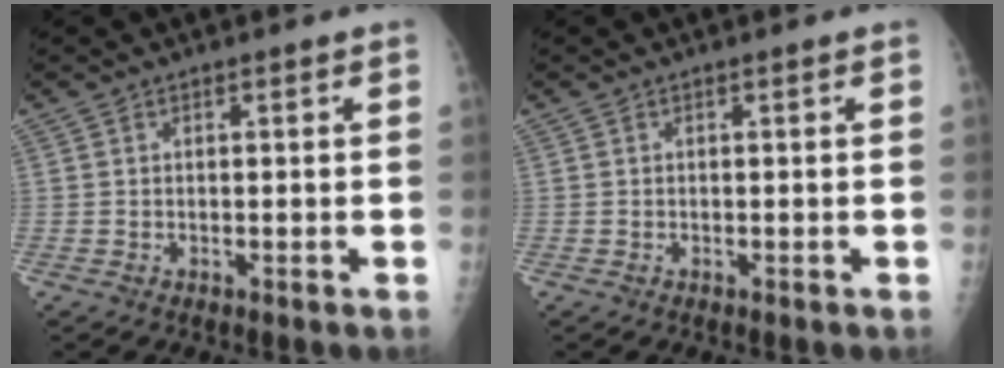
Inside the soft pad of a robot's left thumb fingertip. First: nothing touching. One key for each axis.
{"total": 0.0}